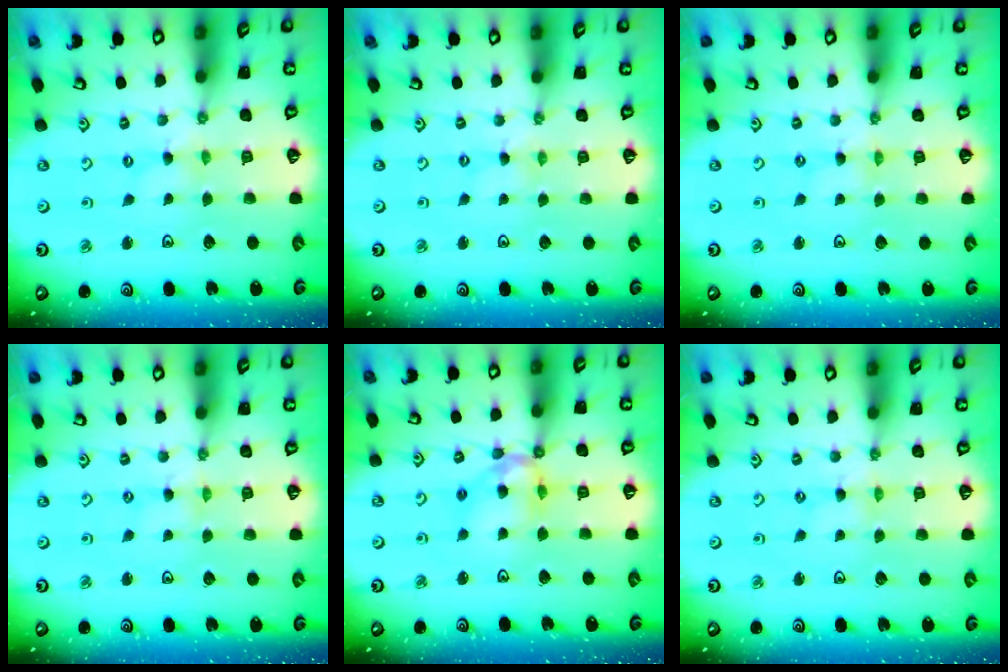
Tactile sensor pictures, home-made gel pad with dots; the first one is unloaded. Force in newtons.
{"total": 0.0}
{"total": 0.0}
{"total": 0.0}
{"total": 11.5, "press": 11.4, "slide": 1.1}
{"total": 0.0}